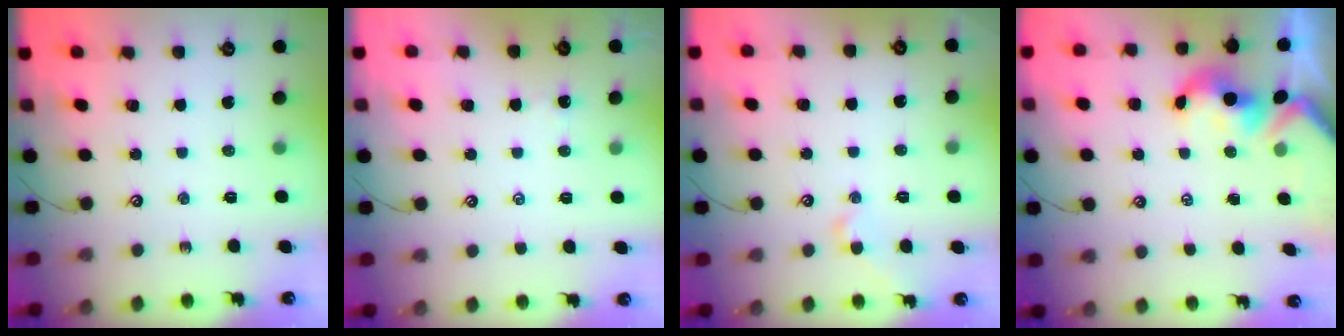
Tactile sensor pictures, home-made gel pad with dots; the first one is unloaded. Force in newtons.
{"total": 3.6, "press": 3.6, "slide": 0.0}
{"total": 1.1, "press": 1.1, "slide": 0.2}
{"total": 1.5, "press": 1.5, "slide": 0.1}